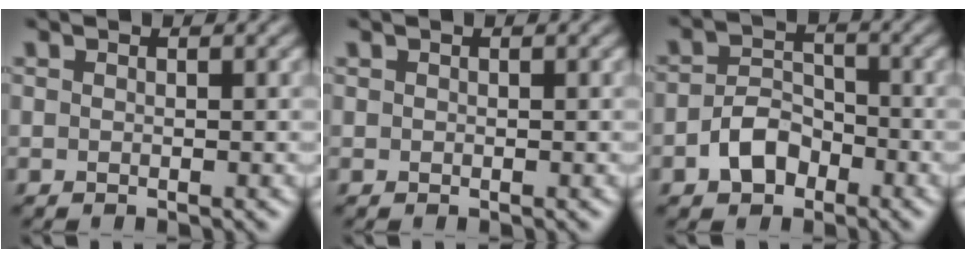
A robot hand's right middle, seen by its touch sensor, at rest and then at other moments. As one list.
[{"total": 0.0}, {"total": 3.5, "force": [-2.0, 2.4, 1.6], "torque": [-0.027, 0.004, -0.039]}]